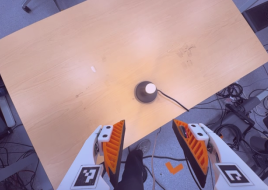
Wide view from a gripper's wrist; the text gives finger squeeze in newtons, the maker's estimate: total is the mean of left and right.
{"total": 0.0}